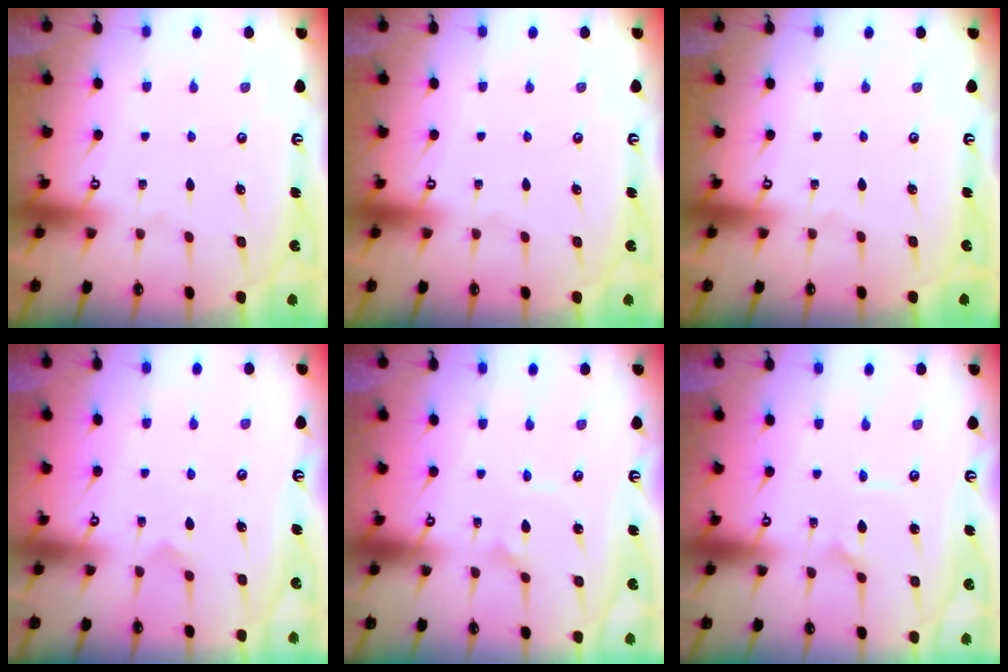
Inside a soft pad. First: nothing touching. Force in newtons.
{"total": 0.0}
{"total": 0.0}
{"total": 3.1, "press": 3.1, "slide": 0.7}
{"total": 1.6, "press": 1.5, "slide": 0.4}
{"total": 2.1, "press": 2.1, "slide": 0.1}